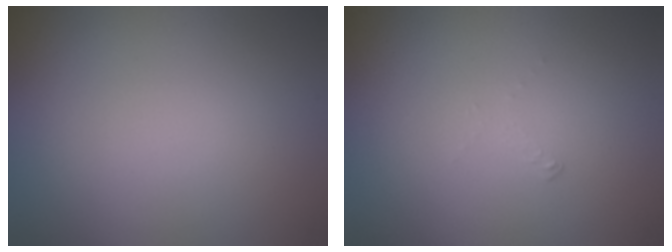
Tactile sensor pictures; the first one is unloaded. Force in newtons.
{"total": 0.6, "press": 0.2, "slide": 0.6}